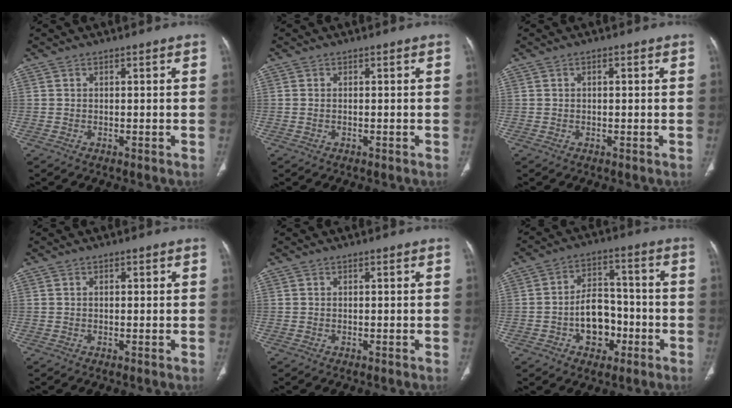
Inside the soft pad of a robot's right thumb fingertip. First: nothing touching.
{"total": 0.6, "force": [-0.1, 0.4, 0.5], "torque": [-0.017, 0.003, 0.001]}
{"total": 0.8, "force": [0.2, 0.3, 0.7], "torque": [-0.014, 0.003, 0.002]}
{"total": 0.7, "force": [0.2, 0.4, 0.5], "torque": [-0.009, 0.001, 0.002]}
{"total": 0.0}
{"total": 10.5, "force": [-3.4, 7.4, 6.6], "torque": [-0.067, 0.041, -0.054]}